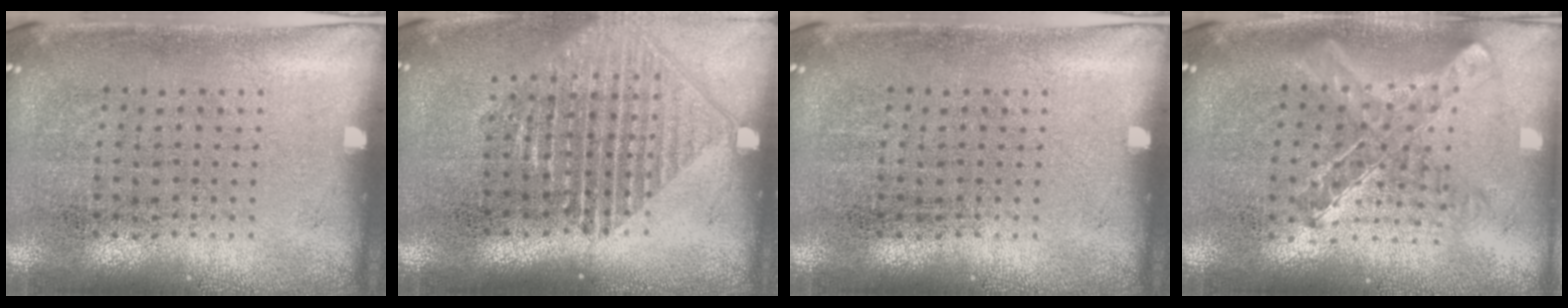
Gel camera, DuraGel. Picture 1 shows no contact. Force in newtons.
{"total": 1.4, "press": 1.3, "slide": 0.6}
{"total": 0.0}
{"total": 0.9, "press": 0.9, "slide": 0.1}